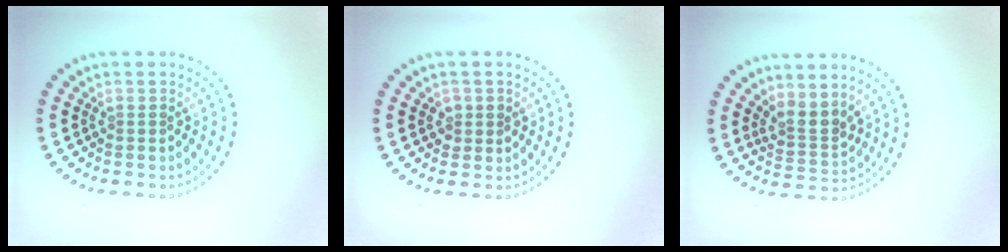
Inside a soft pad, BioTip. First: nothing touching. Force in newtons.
{"total": 1.1, "press": 1.1, "slide": 0.3}
{"total": 2.6, "press": 1.9, "slide": 1.8}